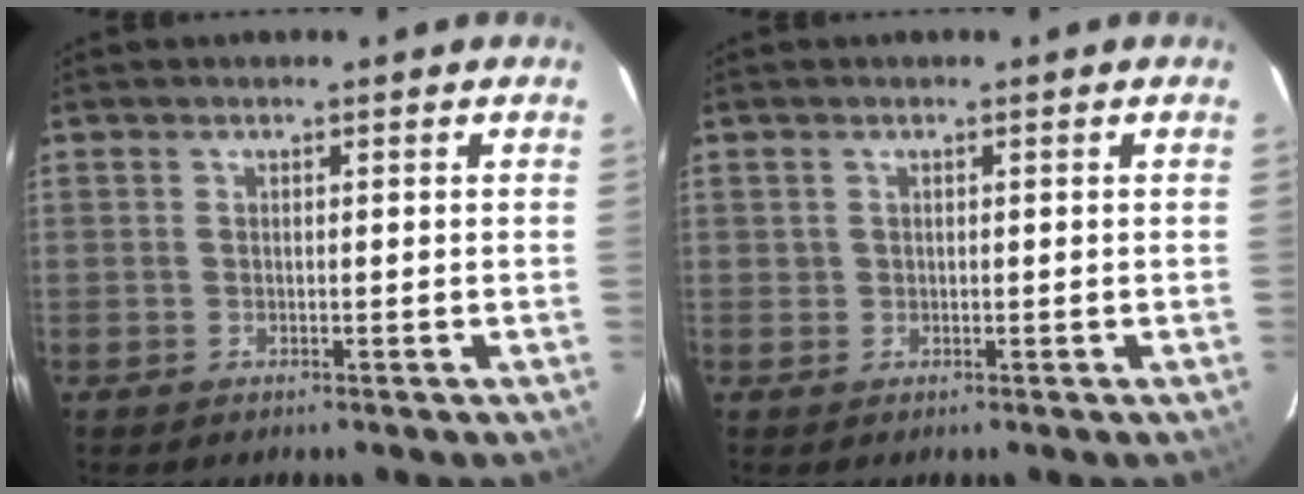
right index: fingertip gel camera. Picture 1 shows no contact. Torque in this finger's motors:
{"motor_torque": [-0.20, 0.11, 0.04, 0.00]}